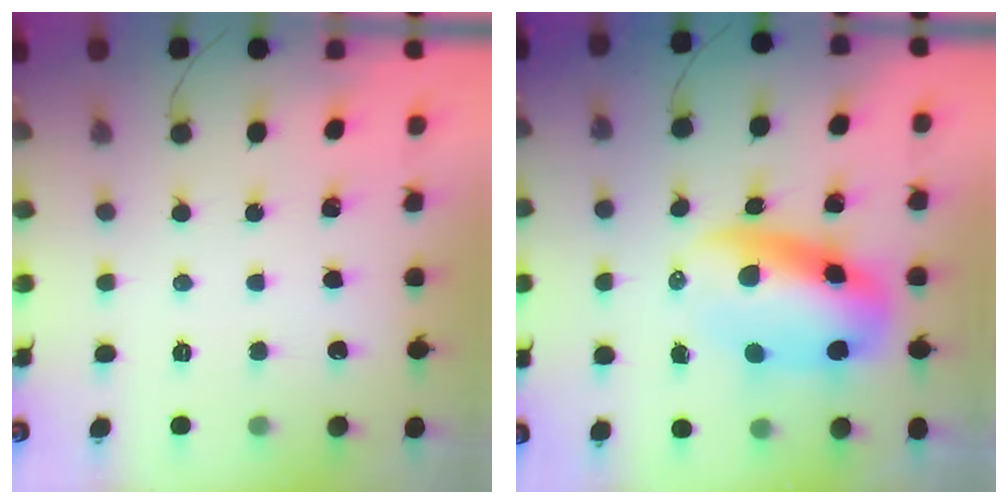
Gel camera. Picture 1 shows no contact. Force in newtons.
{"total": 10.0, "press": 9.7, "slide": 2.5}